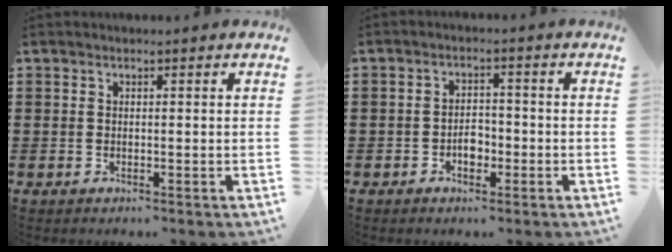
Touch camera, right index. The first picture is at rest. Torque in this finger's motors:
{"motor_torque": [2.14, 0.00, 0.11, 0.02]}